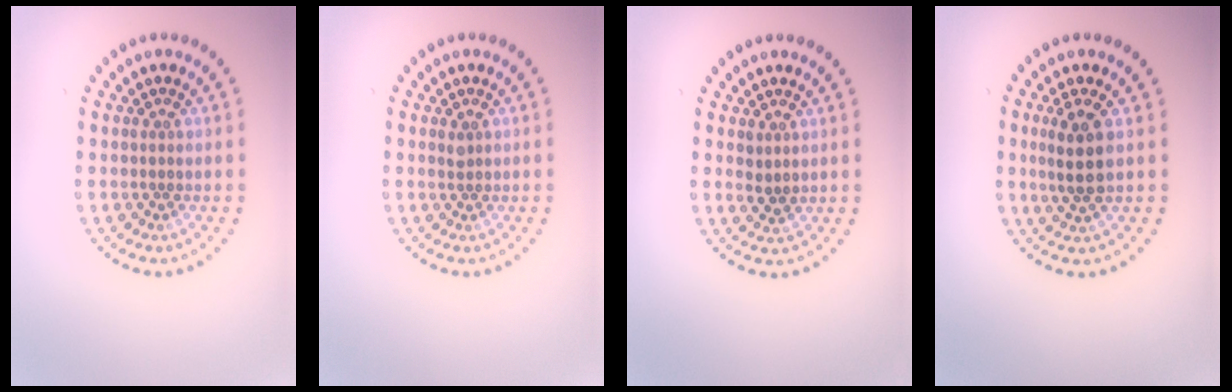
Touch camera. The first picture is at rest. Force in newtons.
{"total": 0.6, "press": 0.5, "slide": 0.4}
{"total": 1.2, "press": 1.0, "slide": 0.6}
{"total": 2.8, "press": 2.5, "slide": 1.3}